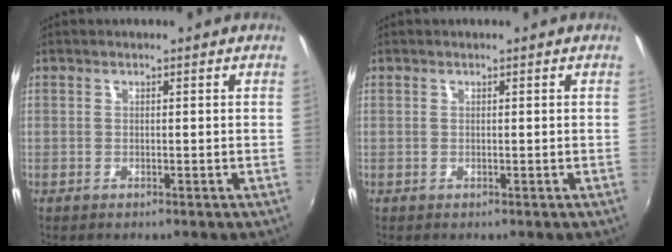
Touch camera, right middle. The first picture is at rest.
{"total": 0.0}